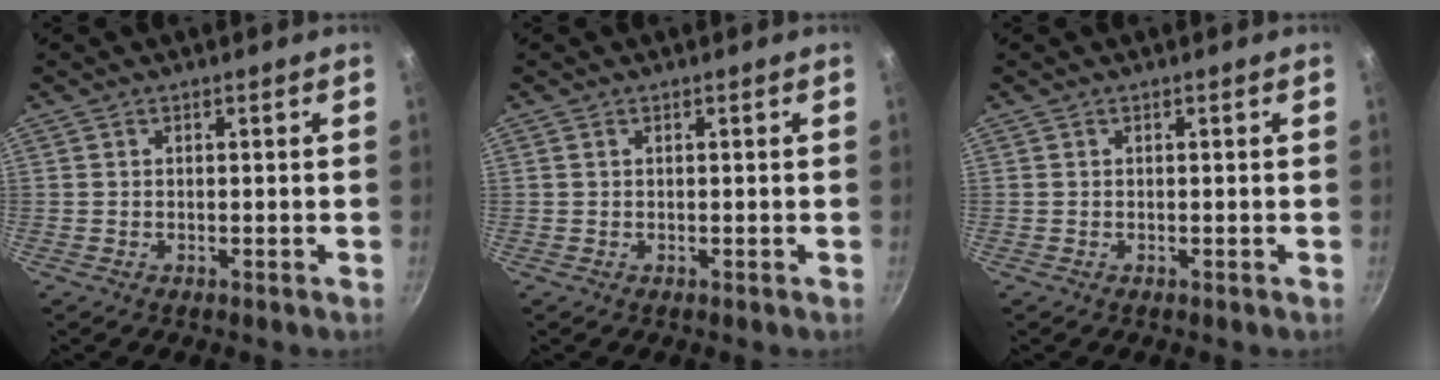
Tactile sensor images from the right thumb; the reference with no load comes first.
{"total": 0.0}
{"total": 0.0}